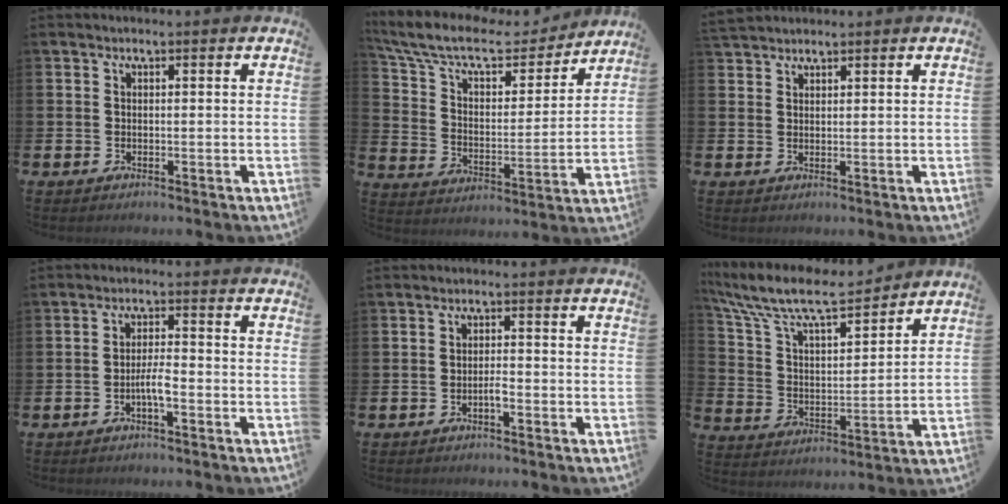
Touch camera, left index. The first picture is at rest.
{"total": 10.6, "force": [8.7, 3.9, 4.6], "torque": [-0.126, -0.050, 0.148]}
{"total": 2.2, "force": [2.2, 0.6, 0.1], "torque": [-0.007, -0.001, 0.042]}
{"total": 2.9, "force": [-1.2, 0.6, 2.6], "torque": [-0.054, 0.007, -0.022]}
{"total": 1.4, "force": [-0.8, 0.3, 1.1], "torque": [-0.030, 0.002, -0.013]}
{"total": 10.4, "force": [9.1, 2.6, 4.3], "torque": [-0.130, -0.051, 0.157]}